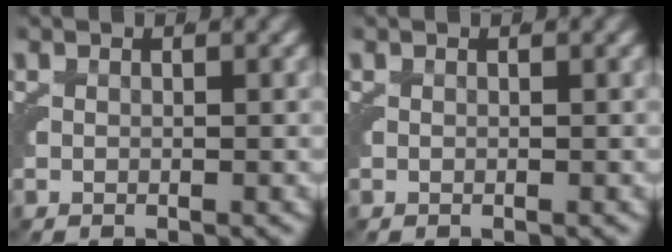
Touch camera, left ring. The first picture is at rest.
{"total": 0.0}